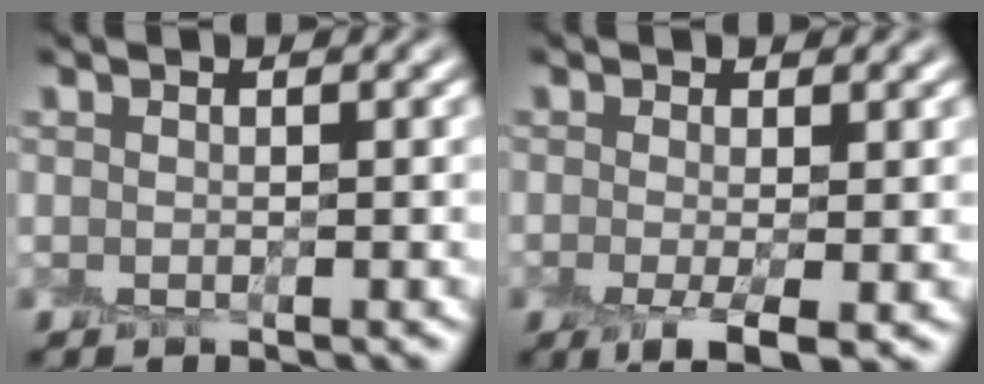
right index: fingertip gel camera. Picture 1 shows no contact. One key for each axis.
{"total": 3.7, "fx": -1.3, "fy": 1.1, "fz": 3.3, "tx": -0.060, "ty": -0.014, "tz": -0.023}